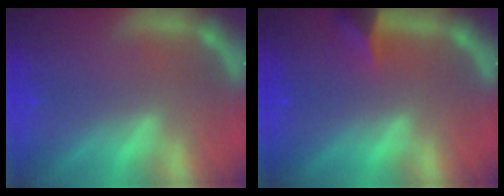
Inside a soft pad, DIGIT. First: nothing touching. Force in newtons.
{"total": 2.4}